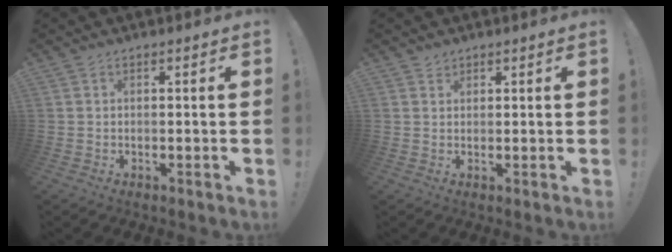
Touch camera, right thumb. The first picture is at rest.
{"total": 1.6, "force": [1.3, 1.0, 0.2], "torque": [0.002, -0.005, 0.023]}